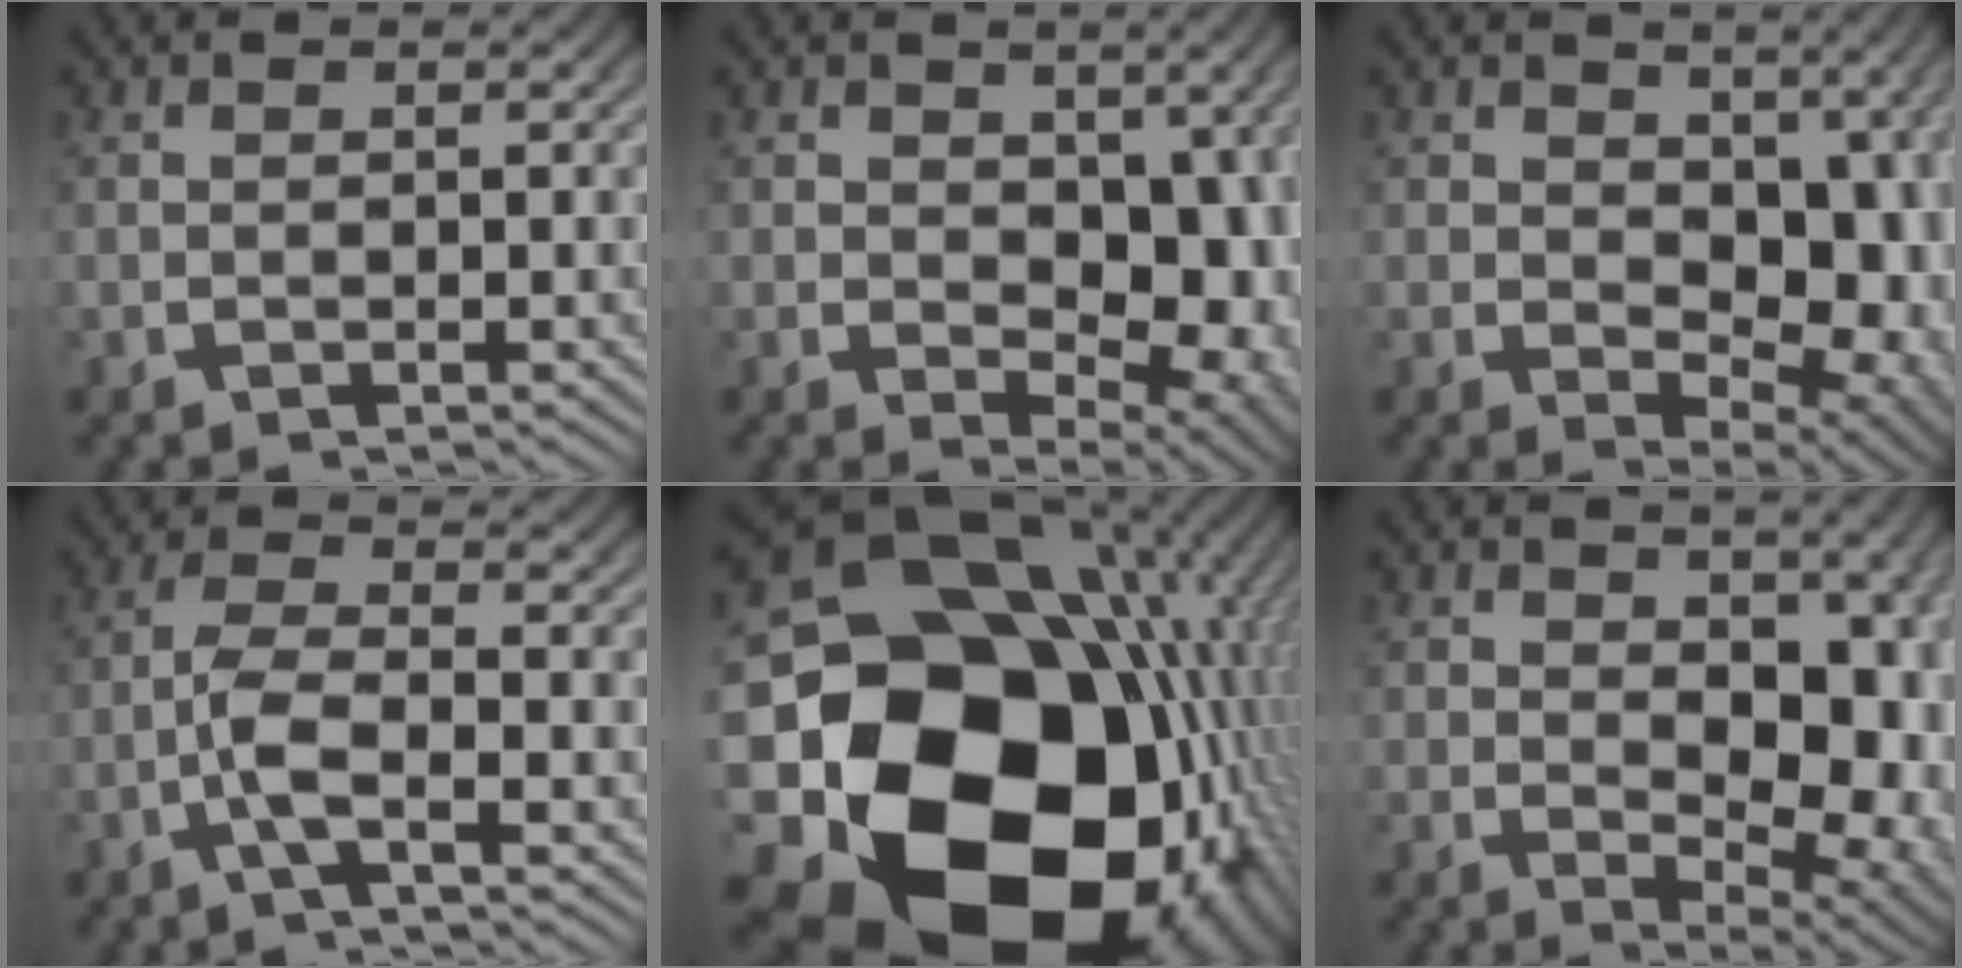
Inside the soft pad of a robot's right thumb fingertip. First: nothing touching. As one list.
[{"total": 9.2, "force": [-0.7, 6.1, 6.8], "torque": [-0.125, -0.055, 0.016]}, {"total": 10.1, "force": [-0.5, 6.7, 7.6], "torque": [-0.132, -0.043, 0.014]}, {"total": 4.4, "force": [-2.0, 1.5, 3.6], "torque": [-0.100, -0.014, -0.034]}, {"total": 34.2, "force": [-7.6, 22.5, 24.6], "torque": [-0.451, -0.115, -0.073]}, {"total": 9.7, "force": [-0.3, 6.4, 7.3], "torque": [-0.132, -0.043, 0.014]}]